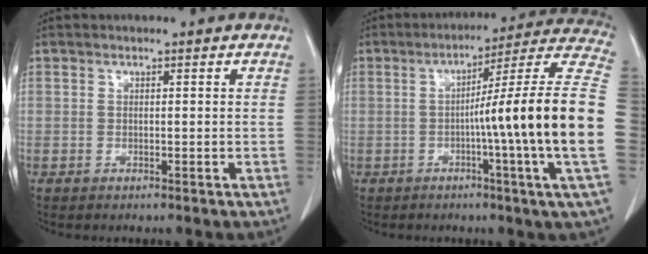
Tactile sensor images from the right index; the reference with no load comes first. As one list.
[{"total": 20.4, "force": [-2.5, -2.9, 20.1], "torque": [-0.228, 0.010, -0.055]}]